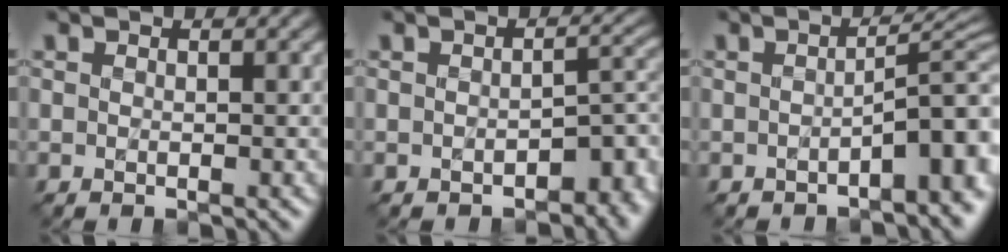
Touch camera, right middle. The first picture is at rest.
{"total": 3.8, "force": [-2.1, 1.8, 2.6], "torque": [-0.024, 0.002, -0.029]}
{"total": 6.4, "force": [-2.3, 2.0, 5.7], "torque": [-0.069, 0.006, -0.036]}